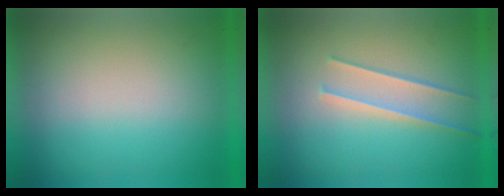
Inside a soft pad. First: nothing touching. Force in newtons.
{"total": 1.5}